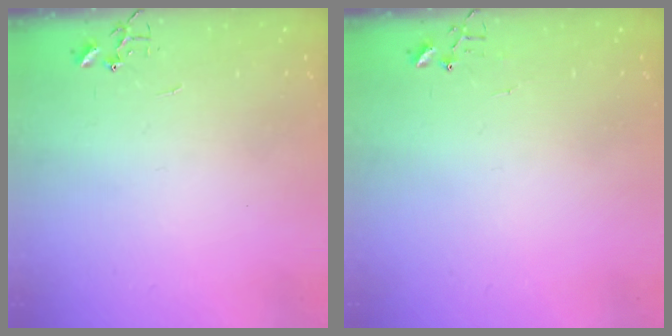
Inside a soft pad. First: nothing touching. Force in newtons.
{"total": 5.0, "press": 5.0, "slide": 0.4}